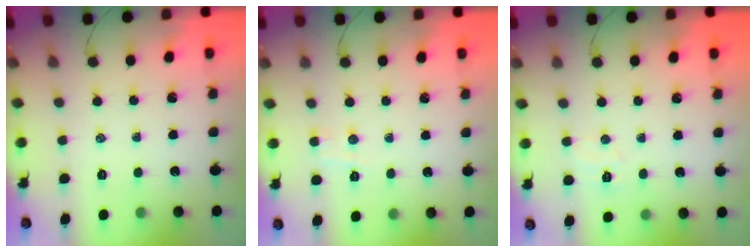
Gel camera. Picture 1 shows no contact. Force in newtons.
{"total": 3.4, "press": 3.2, "slide": 0.9}
{"total": 5.0, "press": 4.8, "slide": 1.2}